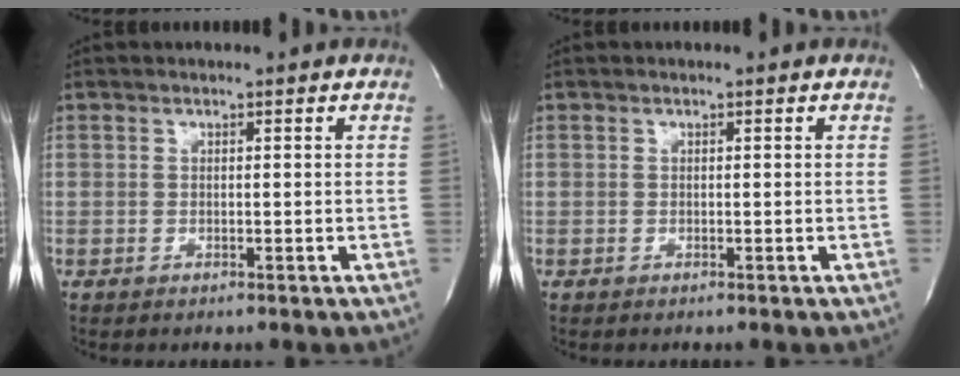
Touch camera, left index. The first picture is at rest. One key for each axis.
{"total": 0.0}